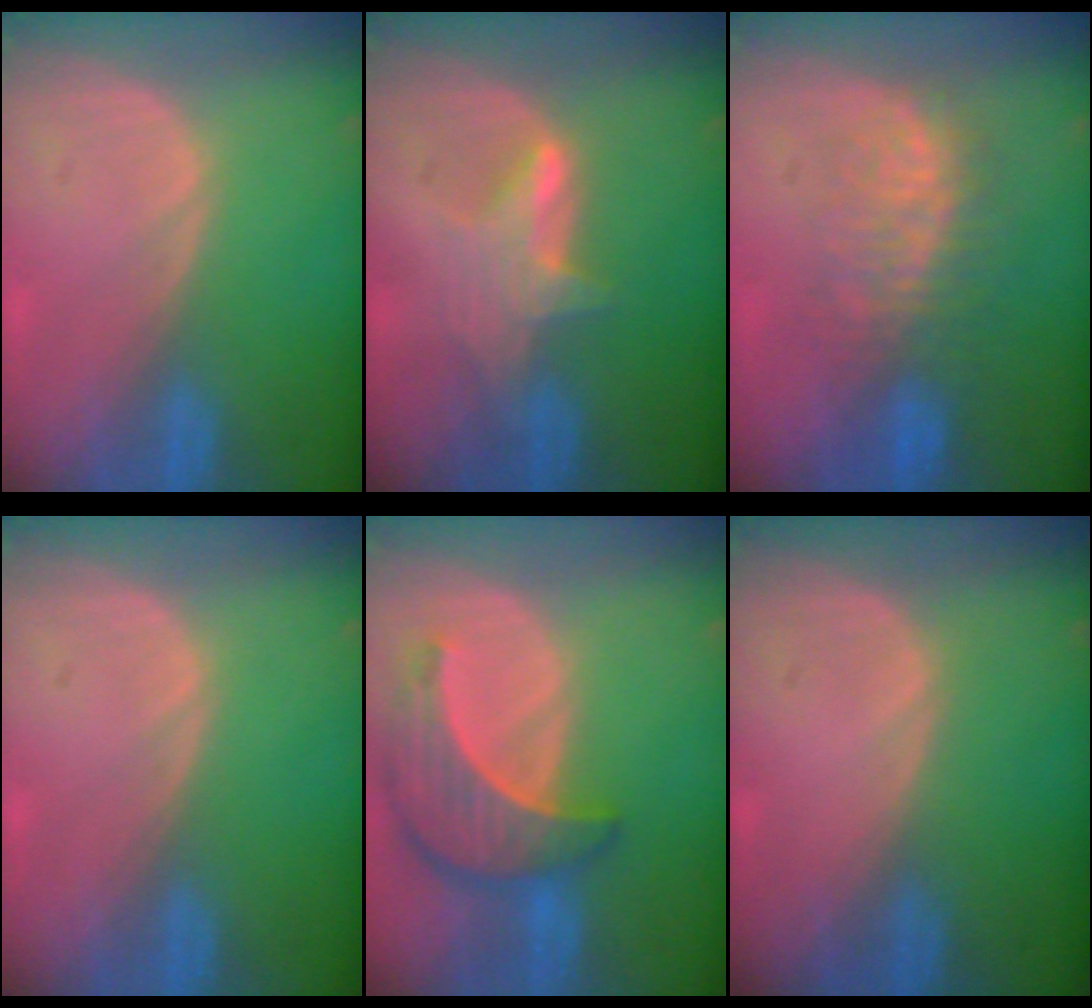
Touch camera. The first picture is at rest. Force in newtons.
{"total": 4.3, "press": 4.3, "slide": 0.4}
{"total": 7.9, "press": 7.6, "slide": 2.1}
{"total": 0.0}
{"total": 8.8, "press": 8.0, "slide": 3.7}
{"total": 0.0}